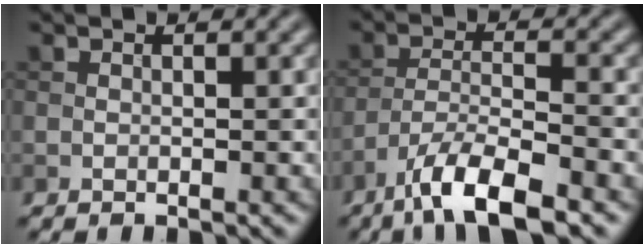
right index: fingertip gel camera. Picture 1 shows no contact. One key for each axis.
{"total": 7.1, "fx": -5.0, "fy": 1.6, "fz": 4.7, "tx": -0.083, "ty": -0.001, "tz": -0.094}